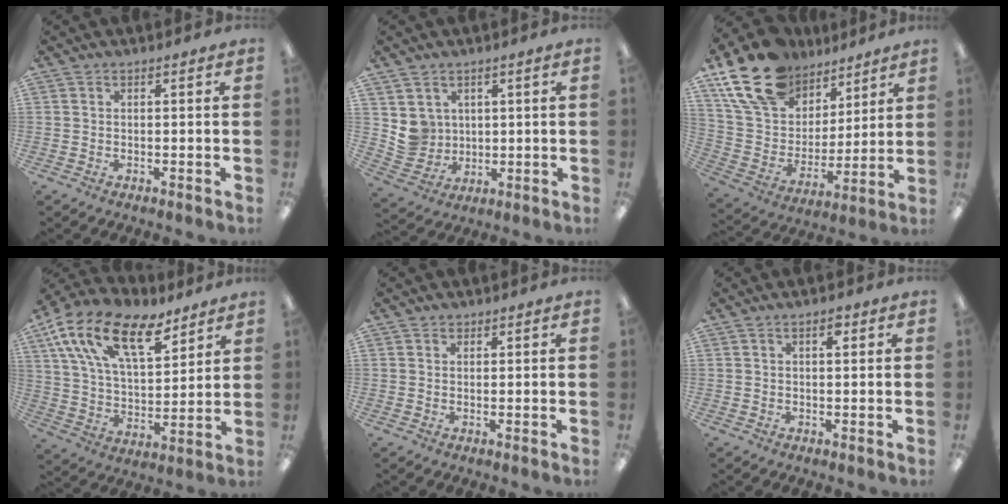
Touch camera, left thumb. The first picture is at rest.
{"total": 6.4, "force": [2.6, 5.9, 0.4], "torque": [-0.019, -0.007, 0.057]}
{"total": 20.2, "force": [13.7, 12.2, 8.4], "torque": [-0.168, -0.070, 0.257]}
{"total": 19.7, "force": [12.0, 9.4, 12.5], "torque": [-0.231, -0.053, 0.217]}
{"total": 1.3, "force": [1.0, 0.9, 0.2], "torque": [0.005, -0.002, 0.017]}
{"total": 2.3, "force": [1.3, 0.9, 1.7], "torque": [-0.019, -0.004, 0.018]}